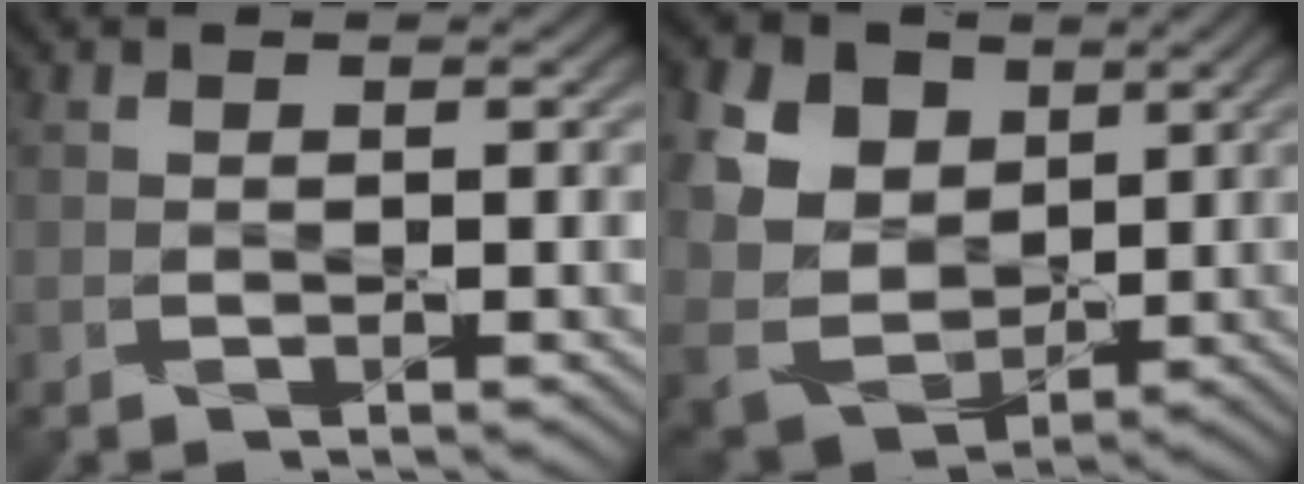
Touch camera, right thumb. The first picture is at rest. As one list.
[{"total": 13.3, "force": [5.1, 10.1, 7.0], "torque": [-0.199, 0.021, 0.104]}]